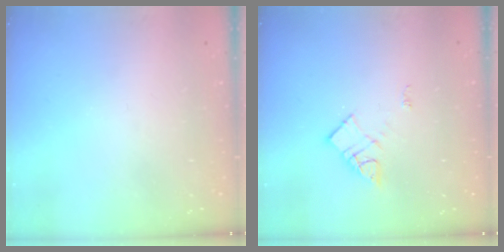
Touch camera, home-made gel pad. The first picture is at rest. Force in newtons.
{"total": 8.7, "press": 8.7, "slide": 0.5}